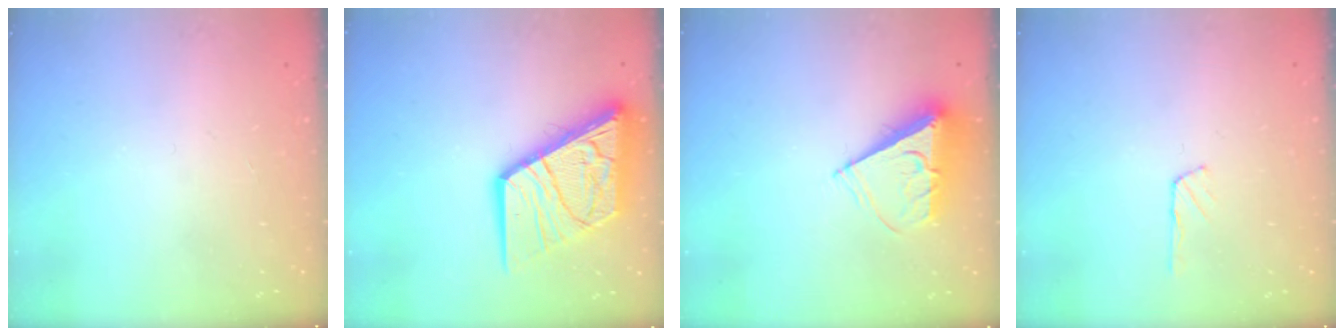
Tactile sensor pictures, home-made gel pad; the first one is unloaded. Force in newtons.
{"total": 19.3, "press": 19.1, "slide": 2.1}
{"total": 8.0, "press": 8.0, "slide": 0.4}
{"total": 2.3, "press": 2.3, "slide": 0.2}